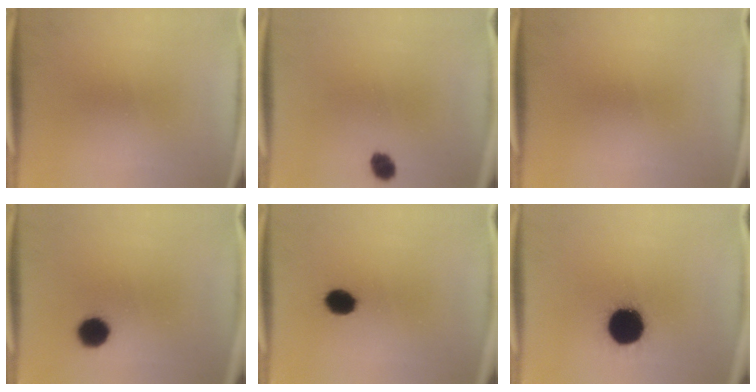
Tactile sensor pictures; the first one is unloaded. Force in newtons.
{"total": 3.4}
{"total": 0.0}
{"total": 6.5}
{"total": 5.9}
{"total": 19.1}